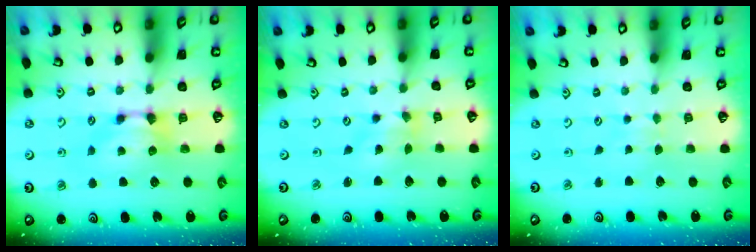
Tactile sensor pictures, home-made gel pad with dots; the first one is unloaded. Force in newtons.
{"total": 1.6, "press": 1.2, "slide": 1.1}
{"total": 3.3, "press": 3.3, "slide": 0.1}